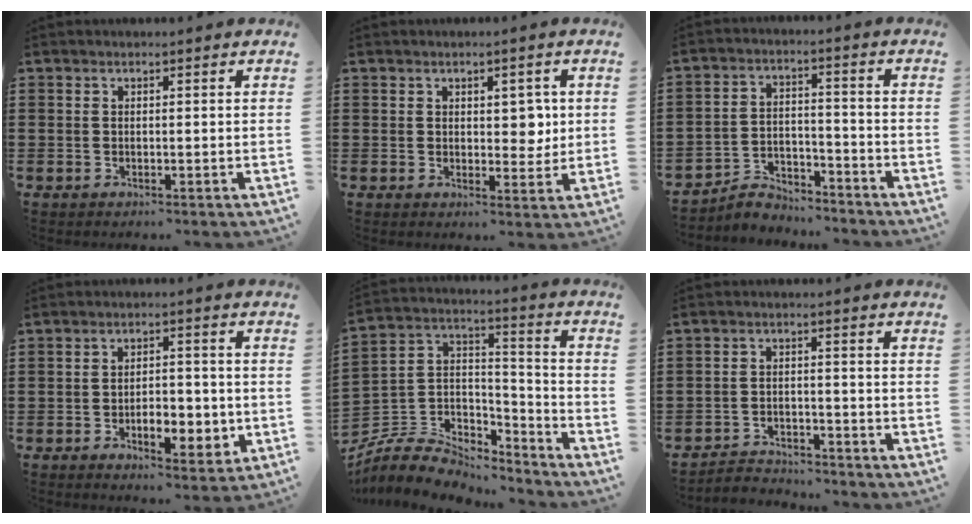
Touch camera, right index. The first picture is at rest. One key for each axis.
{"total": 4.0, "fx": 1.0, "fy": 2.4, "fz": 3.0, "tx": -0.037, "ty": -0.001, "tz": 0.011}
{"total": 4.6, "fx": -4.4, "fy": 1.3, "fz": 0.4, "tx": -0.013, "ty": 0.011, "tz": -0.090}
{"total": 6.1, "fx": -1.7, "fy": 3.2, "fz": 5.0, "tx": -0.071, "ty": 0.002, "tz": -0.032}
{"total": 6.8, "fx": -5.5, "fy": 3.6, "fz": 1.5, "tx": -0.062, "ty": -0.006, "tz": -0.114}
{"total": 3.2, "fx": -3.2, "fy": 0.5, "fz": 0.1, "tx": -0.010, "ty": 0.002, "tz": -0.069}